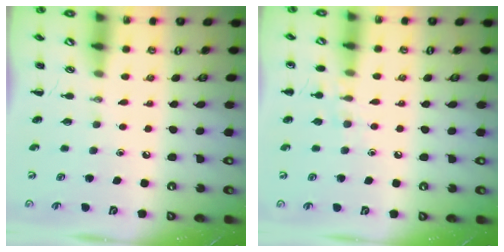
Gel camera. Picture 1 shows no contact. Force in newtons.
{"total": 7.4, "press": 7.1, "slide": 2.0}